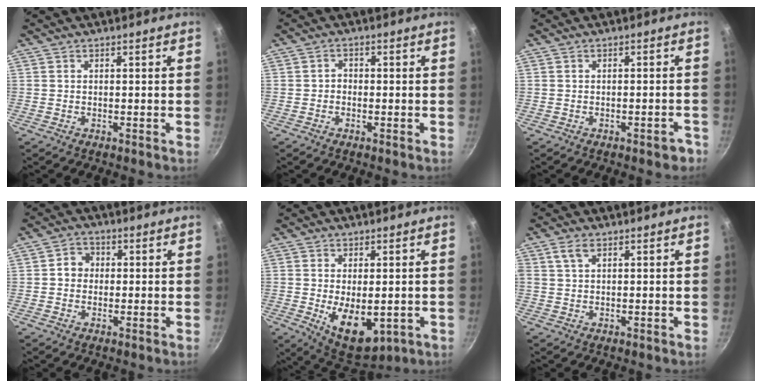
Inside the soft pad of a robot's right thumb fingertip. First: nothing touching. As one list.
[{"total": 1.6, "force": [-0.5, 1.3, 0.7], "torque": [-0.006, 0.008, -0.011]}, {"total": 2.5, "force": [-1.6, 1.0, 1.6], "torque": [-0.010, 0.024, -0.008]}, {"total": 3.8, "force": [0.1, 3.4, 1.6], "torque": [-0.001, 0.010, -0.006]}, {"total": 10.4, "force": [-1.8, 5.6, 8.6], "torque": [-0.113, -0.013, -0.006]}, {"total": 2.8, "force": [1.3, 1.5, 2.0], "torque": [-0.037, 0.002, 0.025]}]